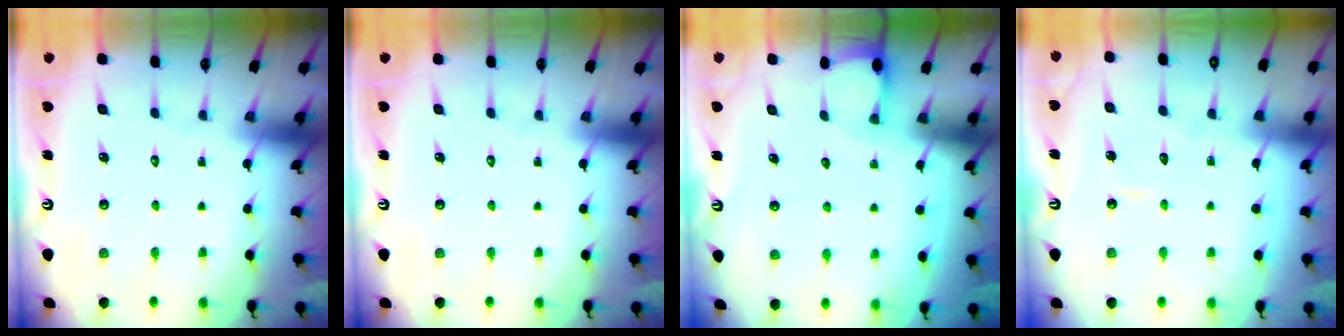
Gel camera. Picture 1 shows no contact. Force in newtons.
{"total": 0.0}
{"total": 2.0, "press": 2.0, "slide": 0.2}
{"total": 3.9, "press": 3.8, "slide": 0.5}